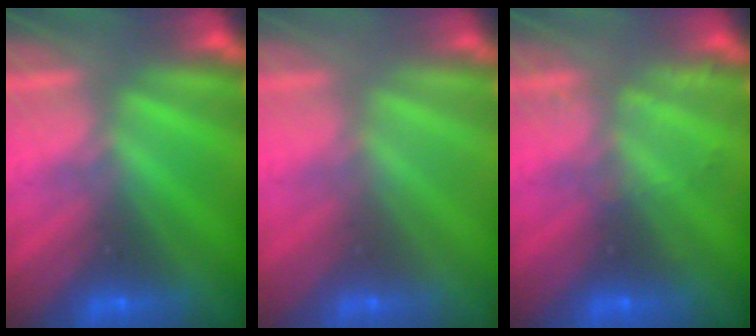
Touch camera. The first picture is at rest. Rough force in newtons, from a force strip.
{"total": 3.1}
{"total": 2.0}